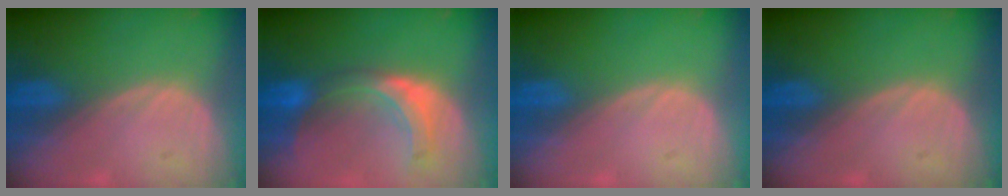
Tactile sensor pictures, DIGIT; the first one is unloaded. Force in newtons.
{"total": 7.7, "press": 6.9, "slide": 3.5}
{"total": 0.0}
{"total": 0.0}